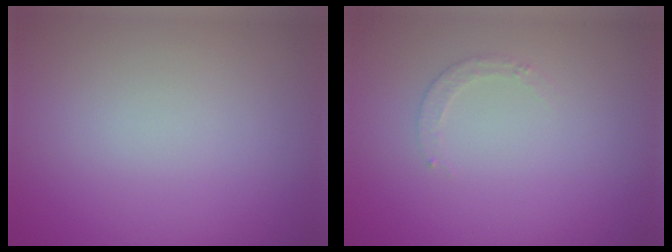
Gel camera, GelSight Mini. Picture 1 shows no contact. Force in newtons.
{"total": 1.3, "press": 1.2, "slide": 0.2}